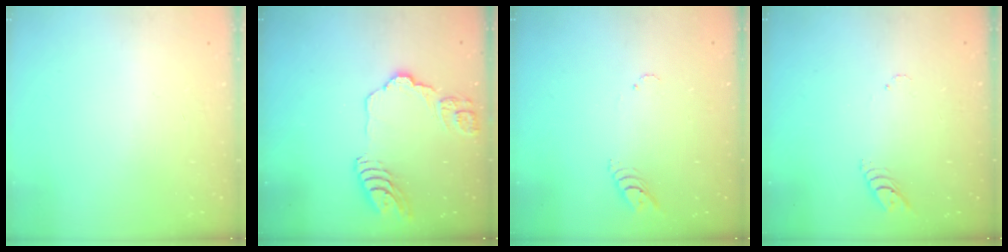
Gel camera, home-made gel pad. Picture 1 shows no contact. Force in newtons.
{"total": 14.7, "press": 14.6, "slide": 1.4}
{"total": 3.8, "press": 3.8, "slide": 0.2}
{"total": 4.2, "press": 4.2, "slide": 0.2}